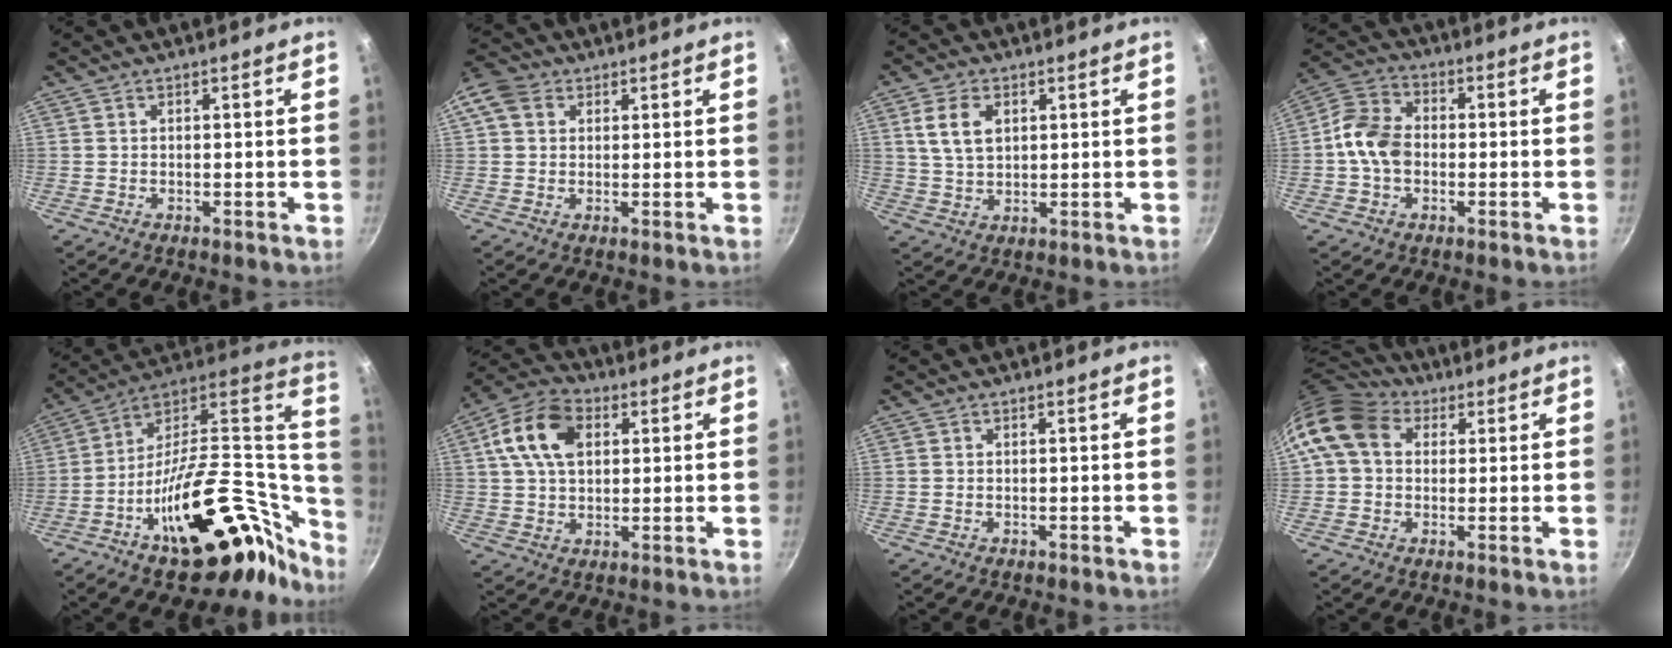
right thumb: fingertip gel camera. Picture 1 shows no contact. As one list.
[{"total": 8.0, "force": [2.5, 6.5, 4.1], "torque": [-0.072, 0.013, 0.033]}, {"total": 7.0, "force": [2.2, 4.6, 4.9], "torque": [-0.082, -0.004, 0.044]}, {"total": 9.7, "force": [-1.0, 7.2, 6.4], "torque": [-0.106, 0.025, -0.034]}, {"total": 35.2, "force": [-8.5, 19.1, 28.2], "torque": [-0.378, 0.066, -0.118]}, {"total": 12.8, "force": [3.6, 8.4, 8.9], "torque": [-0.148, 0.010, 0.051]}, {"total": 0.0}, {"total": 12.4, "force": [3.3, 9.7, 7.1], "torque": [-0.120, 0.022, 0.042]}]